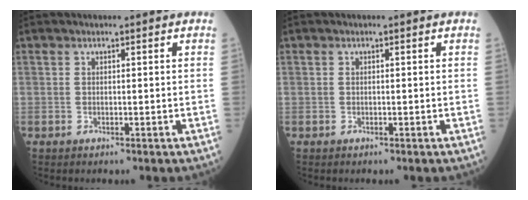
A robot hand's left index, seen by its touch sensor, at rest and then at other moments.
{"total": 0.0}